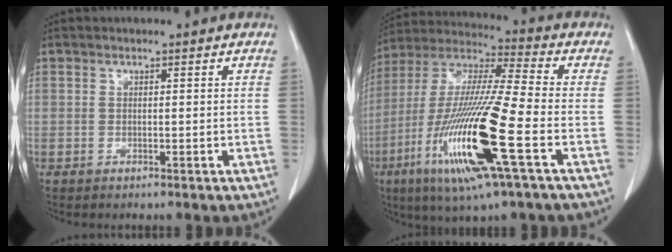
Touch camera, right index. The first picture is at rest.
{"total": 20.9, "force": [-7.4, 1.0, 19.5], "torque": [-0.420, -0.036, -0.146]}